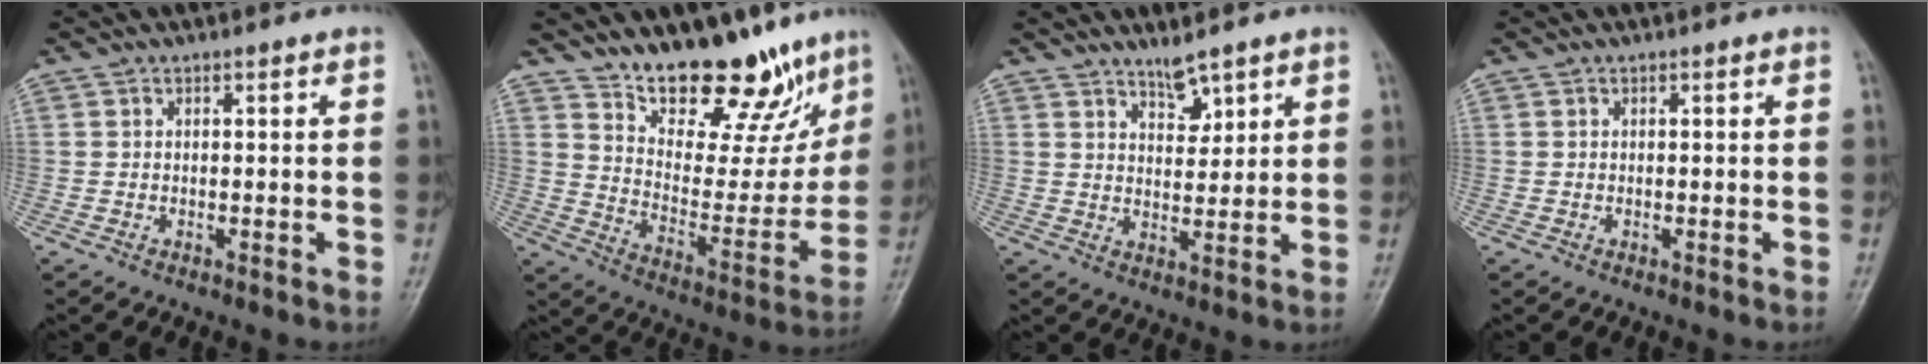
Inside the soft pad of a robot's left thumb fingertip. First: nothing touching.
{"total": 19.6, "force": [15.0, 8.1, 9.7], "torque": [-0.083, -0.098, 0.236]}
{"total": 4.0, "force": [3.3, 1.2, 1.9], "torque": [-0.019, -0.030, 0.058]}
{"total": 0.0}